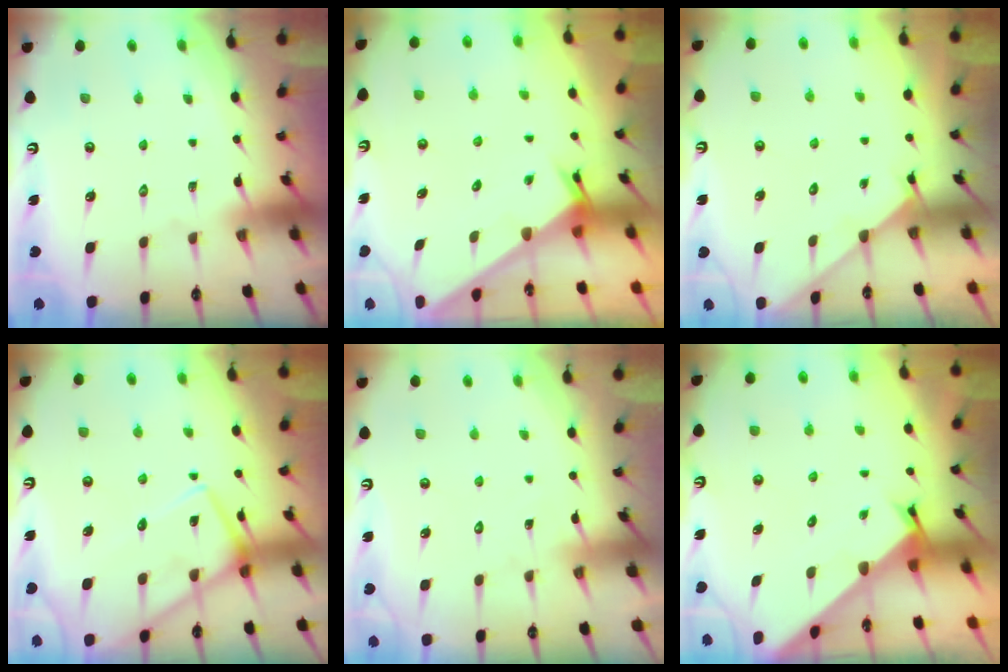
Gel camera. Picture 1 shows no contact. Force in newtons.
{"total": 2.5, "press": 2.5, "slide": 0.1}
{"total": 3.2, "press": 3.1, "slide": 0.3}
{"total": 13.4, "press": 13.3, "slide": 1.2}
{"total": 5.9, "press": 5.9, "slide": 0.5}
{"total": 2.3, "press": 2.3, "slide": 0.2}